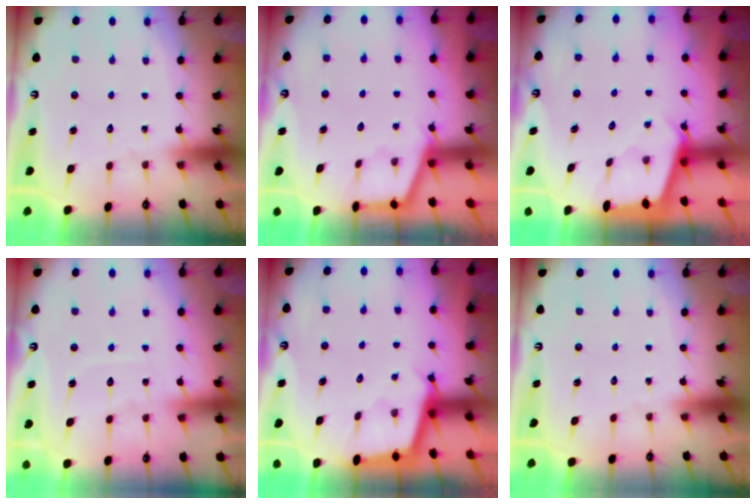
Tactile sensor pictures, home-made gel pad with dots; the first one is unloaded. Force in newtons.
{"total": 2.4, "press": 2.4, "slide": 0.4}
{"total": 2.6, "press": 2.5, "slide": 0.3}
{"total": 5.1, "press": 5.1, "slide": 0.6}
{"total": 2.2, "press": 2.2, "slide": 0.2}
{"total": 0.0}